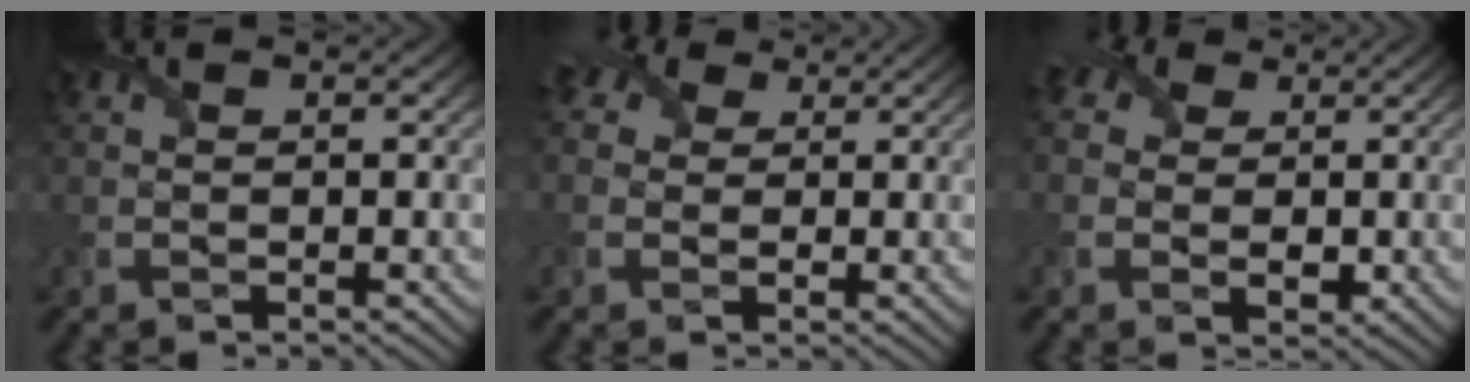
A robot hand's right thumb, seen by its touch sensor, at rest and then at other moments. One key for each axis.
{"total": 6.8, "fx": 3.0, "fy": 4.8, "fz": 3.8, "tx": -0.110, "ty": 0.023, "tz": 0.042}
{"total": 7.7, "fx": 2.0, "fy": 6.0, "fz": 4.5, "tx": -0.114, "ty": 0.007, "tz": 0.027}